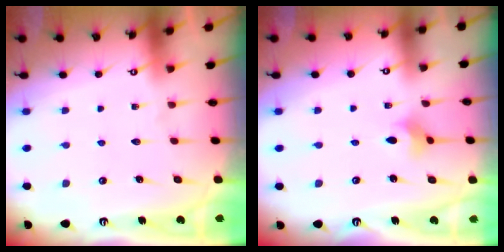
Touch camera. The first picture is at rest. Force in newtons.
{"total": 2.8, "press": 2.7, "slide": 0.7}